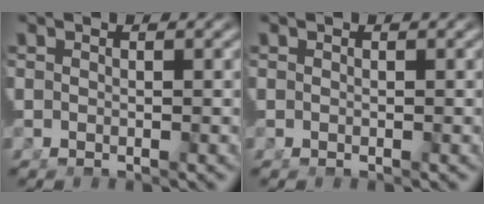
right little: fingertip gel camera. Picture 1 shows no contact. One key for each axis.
{"total": 0.0}